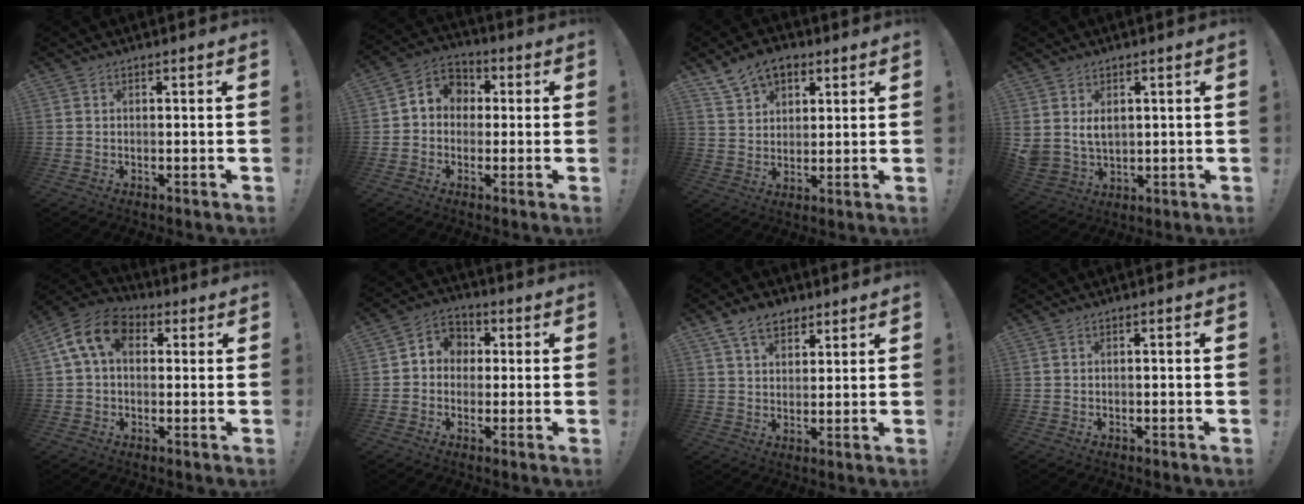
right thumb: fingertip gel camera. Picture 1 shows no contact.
{"total": 6.9, "force": [-0.2, 6.4, 2.5], "torque": [-0.036, 0.011, 0.003]}
{"total": 9.4, "force": [6.2, 6.0, 3.8], "torque": [-0.071, -0.027, 0.122]}
{"total": 6.2, "force": [3.0, 4.7, 2.8], "torque": [-0.056, -0.018, 0.059]}
{"total": 12.4, "force": [3.5, 8.3, 8.4], "torque": [-0.159, 0.004, 0.069]}
{"total": 6.4, "force": [-0.3, 6.1, 2.2], "torque": [-0.029, 0.009, -0.001]}
{"total": 8.2, "force": [5.3, 5.0, 3.8], "torque": [-0.065, -0.016, 0.101]}
{"total": 0.6, "force": [-0.5, 0.0, 0.4], "torque": [-0.006, 0.000, -0.008]}